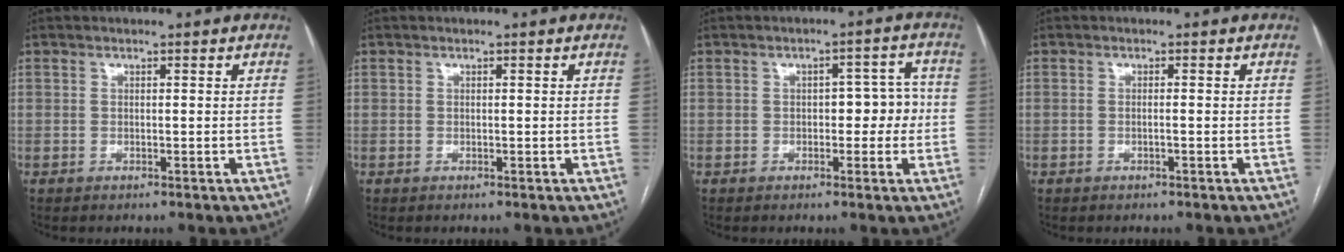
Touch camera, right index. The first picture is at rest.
{"total": 0.0}
{"total": 5.1, "force": [-0.4, 2.6, 4.3], "torque": [-0.048, 0.027, -0.004]}
{"total": 0.5, "force": [-0.2, 0.0, 0.5], "torque": [-0.010, 0.001, -0.003]}